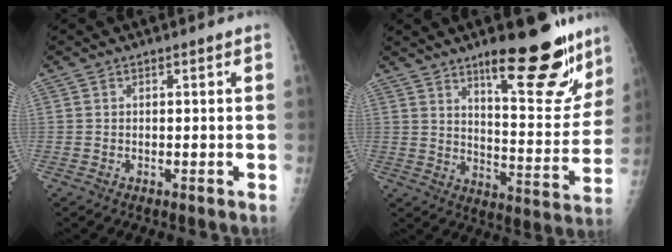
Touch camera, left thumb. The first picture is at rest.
{"total": 18.7, "force": [12.5, 5.2, 12.9], "torque": [-0.129, -0.090, 0.186]}